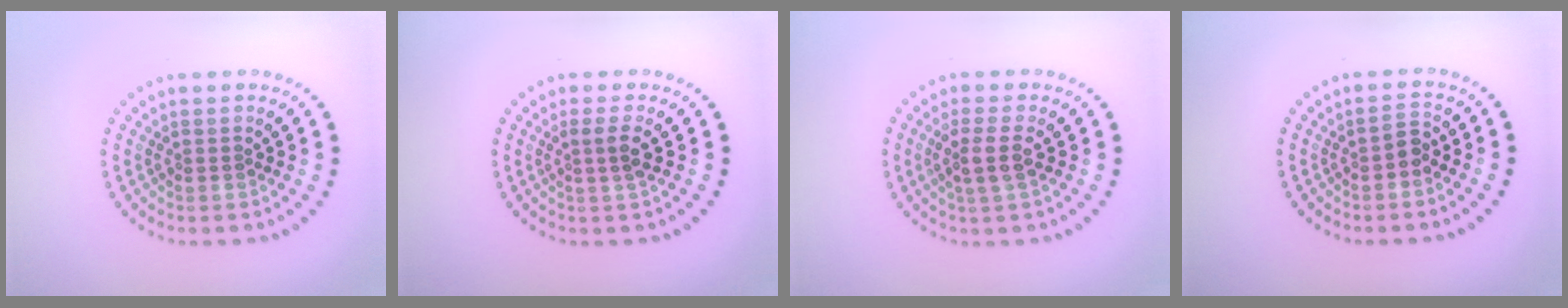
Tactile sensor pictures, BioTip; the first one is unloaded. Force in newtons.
{"total": 1.6, "press": 1.2, "slide": 1.1}
{"total": 2.3, "press": 2.0, "slide": 1.2}
{"total": 1.1, "press": 1.0, "slide": 0.6}